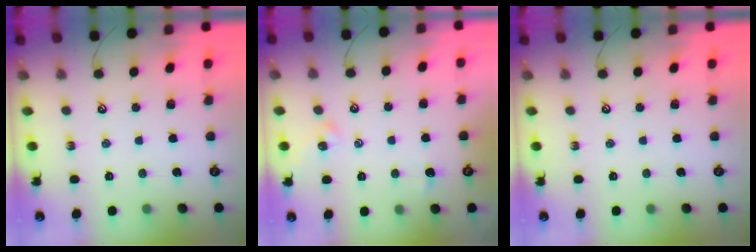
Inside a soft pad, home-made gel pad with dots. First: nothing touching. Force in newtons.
{"total": 2.3, "press": 2.2, "slide": 0.6}
{"total": 0.0}